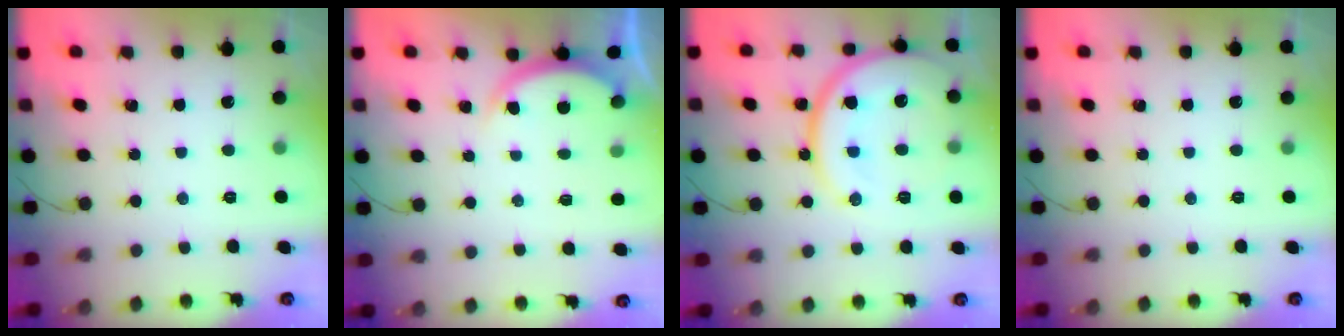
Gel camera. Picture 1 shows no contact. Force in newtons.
{"total": 4.6, "press": 4.6, "slide": 0.6}
{"total": 17.6, "press": 17.5, "slide": 1.8}
{"total": 0.0}